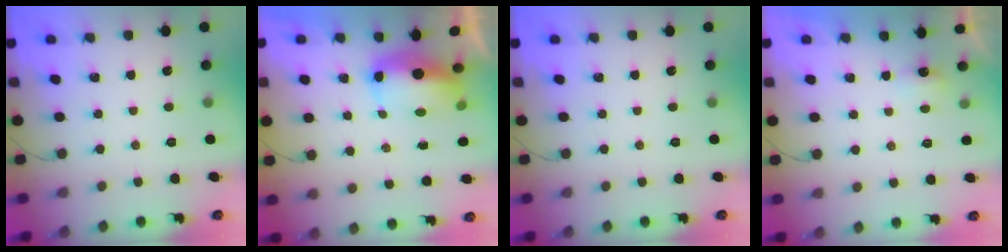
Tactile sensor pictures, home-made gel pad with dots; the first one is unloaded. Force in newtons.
{"total": 7.2, "press": 7.0, "slide": 1.4}
{"total": 0.0}
{"total": 2.4, "press": 2.3, "slide": 0.6}